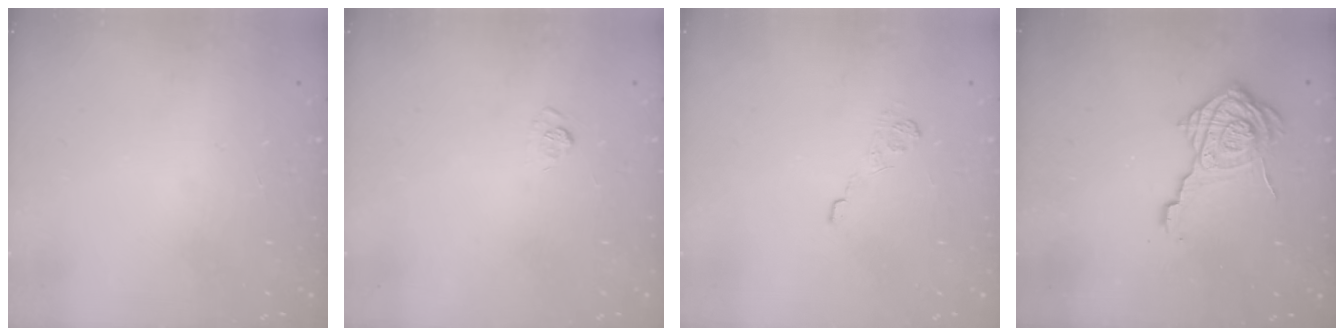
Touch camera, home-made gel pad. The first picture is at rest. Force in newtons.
{"total": 7.5, "press": 7.3, "slide": 1.4}
{"total": 8.5, "press": 8.4, "slide": 1.5}
{"total": 14.4, "press": 14.4, "slide": 0.9}